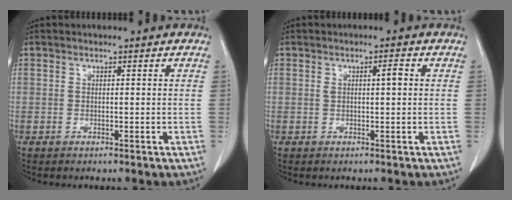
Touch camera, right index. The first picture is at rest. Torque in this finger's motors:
{"motor_torque": [0.00, 0.05, 0.02, 0.03]}